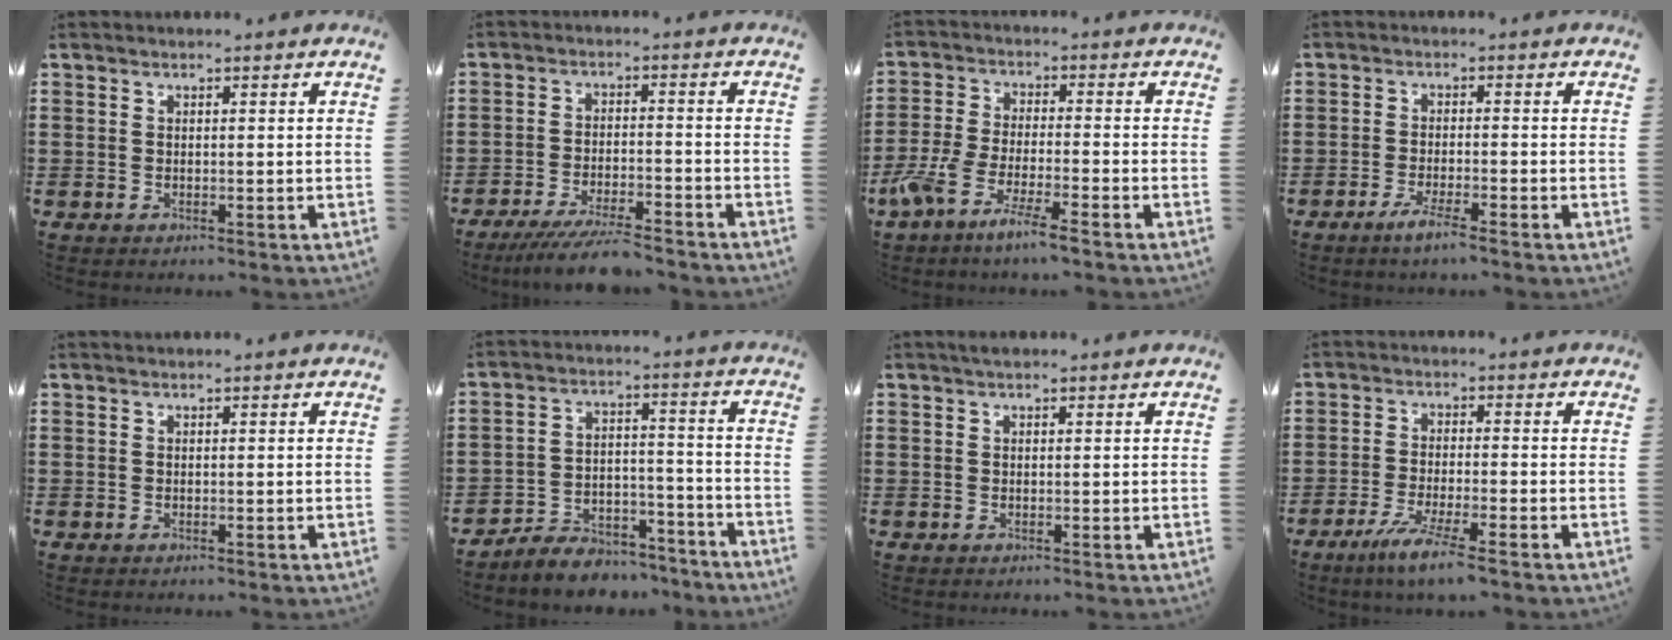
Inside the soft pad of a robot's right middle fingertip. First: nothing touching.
{"total": 6.3, "force": [-5.6, 0.4, 2.8], "torque": [-0.054, -0.008, -0.105]}
{"total": 6.8, "force": [-5.4, 0.0, 4.1], "torque": [-0.106, -0.021, -0.107]}
{"total": 3.0, "force": [-2.1, -0.1, 2.1], "torque": [-0.042, -0.002, -0.041]}
{"total": 0.0}
{"total": 6.3, "force": [-6.2, 1.2, 0.6], "torque": [-0.006, 0.020, -0.122]}
{"total": 0.6, "force": [0.5, 0.3, 0.3], "torque": [-0.008, 0.001, 0.009]}
{"total": 5.2, "force": [-3.9, -0.1, 3.5], "torque": [-0.068, -0.014, -0.070]}